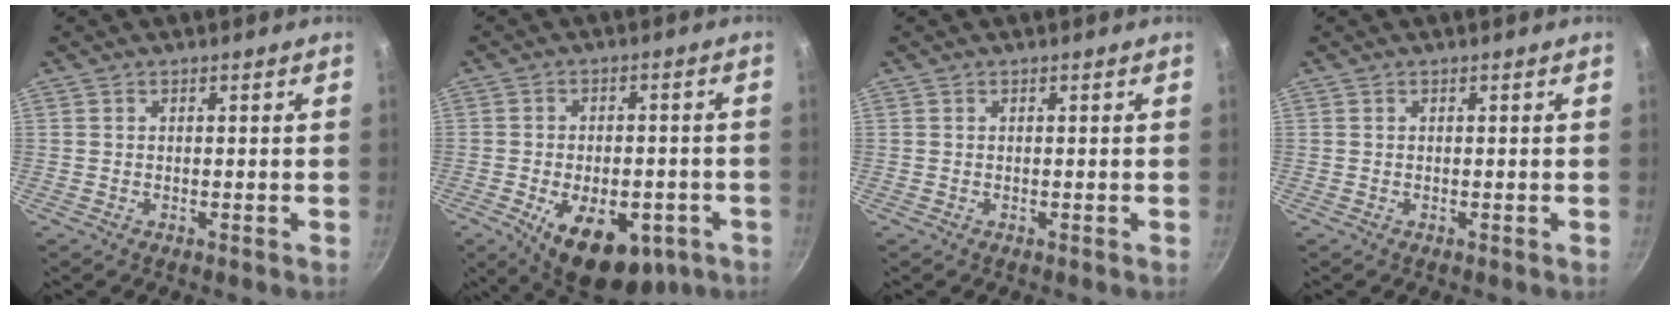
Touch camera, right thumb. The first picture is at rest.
{"total": 16.4, "force": [-6.7, 9.3, 11.8], "torque": [-0.143, 0.009, -0.080]}
{"total": 0.0}
{"total": 0.0}